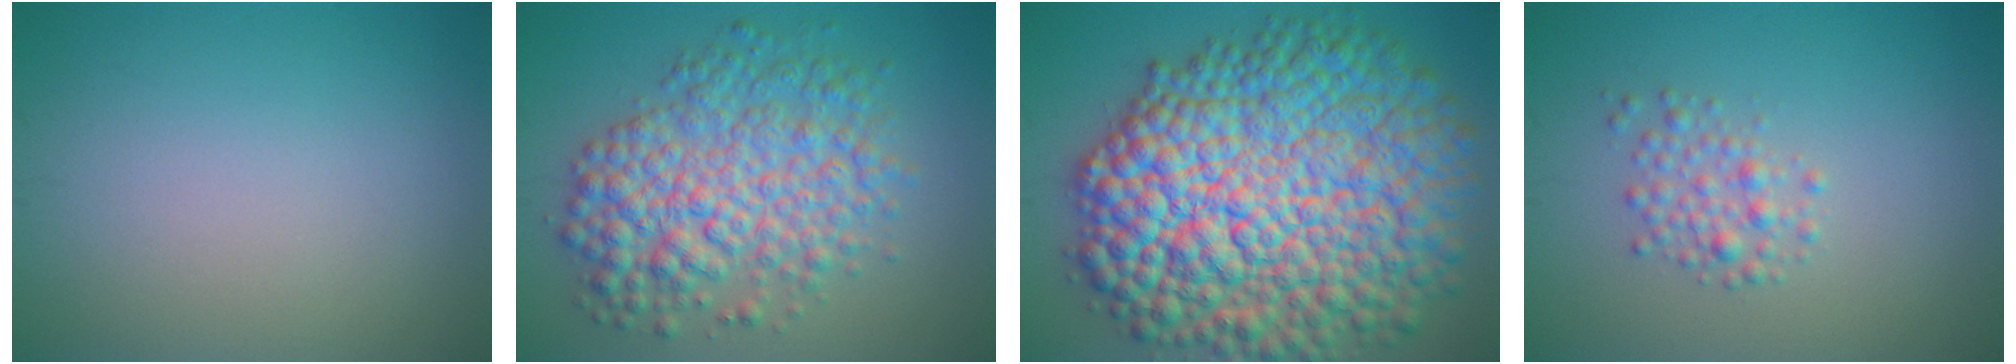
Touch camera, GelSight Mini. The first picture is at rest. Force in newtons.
{"total": 7.4, "press": 7.4, "slide": 0.0}
{"total": 18.0, "press": 18.0, "slide": 0.1}
{"total": 2.1, "press": 2.1, "slide": 0.1}